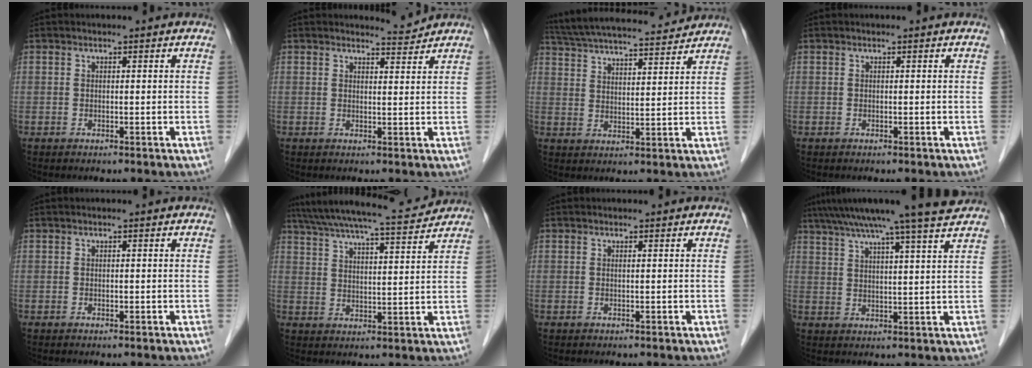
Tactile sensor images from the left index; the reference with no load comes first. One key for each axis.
{"total": 2.1, "fx": 2.0, "fy": -0.5, "fz": -0.6, "tx": -0.002, "ty": -0.015, "tz": 0.032}
{"total": 18.7, "fx": 17.2, "fy": 2.2, "fz": 6.9, "tx": -0.128, "ty": 0.035, "tz": 0.263}
{"total": 0.0}
{"total": 0.0}
{"total": 16.0, "fx": 14.8, "fy": 0.6, "fz": 5.9, "tx": -0.112, "ty": 0.015, "tz": 0.223}
{"total": 0.0}
{"total": 15.2, "fx": 12.6, "fy": -1.2, "fz": 8.2, "tx": -0.139, "ty": 0.019, "tz": 0.175}